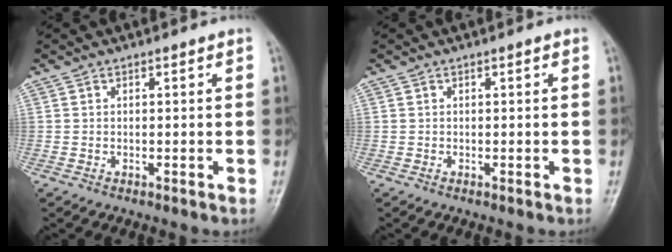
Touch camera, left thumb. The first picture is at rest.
{"total": 0.0}